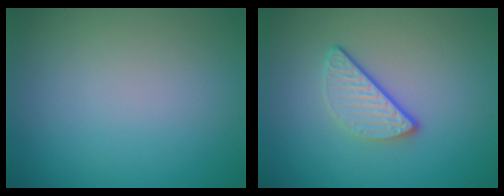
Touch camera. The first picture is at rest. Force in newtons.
{"total": 3.0, "press": 2.3, "slide": 1.9}